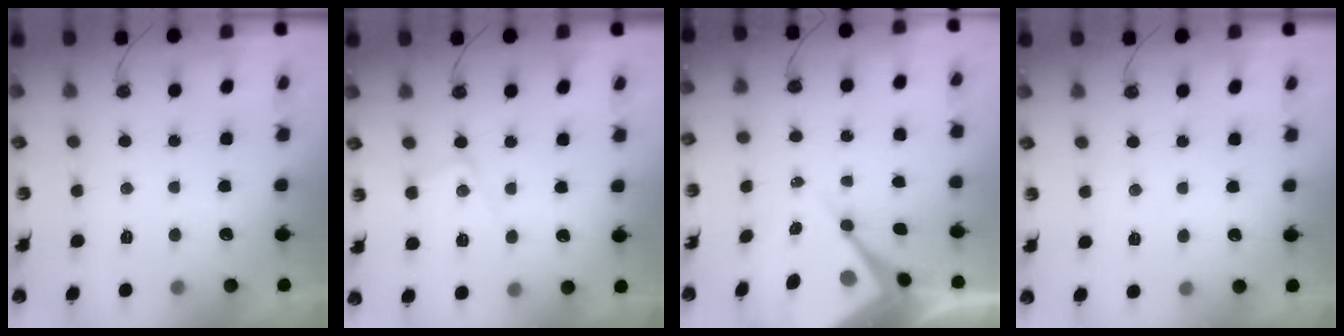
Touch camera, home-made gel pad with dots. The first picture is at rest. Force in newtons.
{"total": 8.1, "press": 8.0, "slide": 0.6}
{"total": 9.8, "press": 9.8, "slide": 0.8}
{"total": 2.1, "press": 2.1, "slide": 0.4}